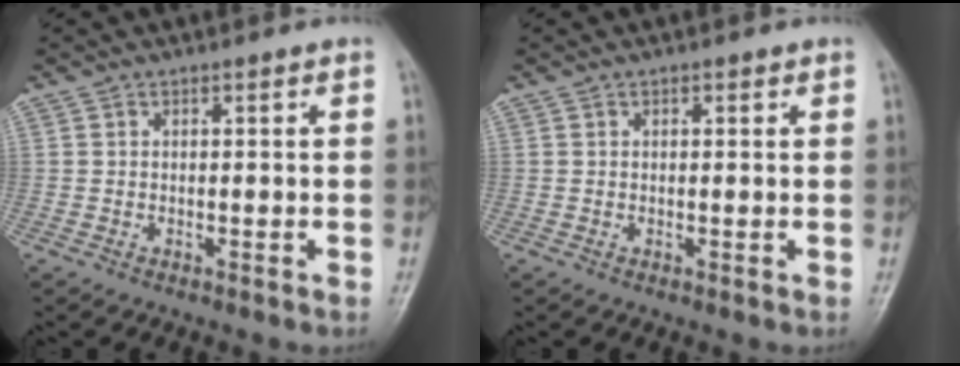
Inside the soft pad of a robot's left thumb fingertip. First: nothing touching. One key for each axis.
{"total": 0.6, "fx": 0.3, "fy": 0.4, "fz": 0.3, "tx": -0.001, "ty": -0.001, "tz": 0.002}